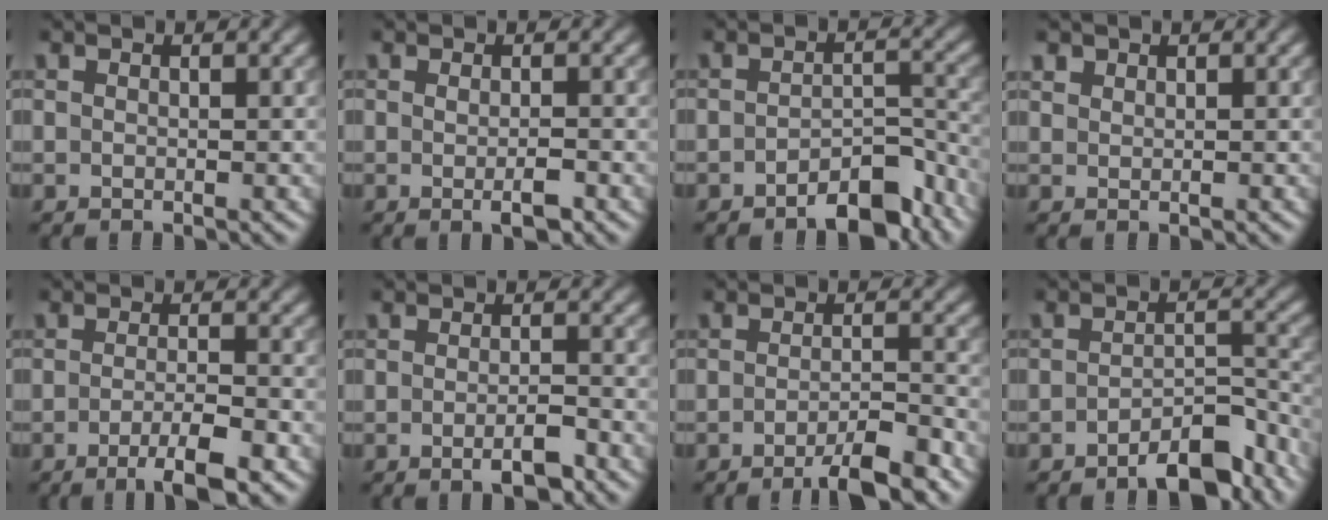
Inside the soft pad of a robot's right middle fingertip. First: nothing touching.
{"total": 1.9, "force": [-0.5, 0.3, 1.8], "torque": [-0.028, -0.006, -0.006]}
{"total": 5.1, "force": [-3.5, 2.0, 3.1], "torque": [-0.038, 0.008, -0.056]}
{"total": 0.8, "force": [0.7, 0.4, 0.0], "torque": [0.000, -0.001, 0.015]}
{"total": 4.1, "force": [-2.0, 0.8, 3.5], "torque": [-0.058, -0.002, -0.036]}
{"total": 2.5, "force": [-1.3, 0.5, 2.1], "torque": [-0.033, -0.004, -0.021]}
{"total": 4.3, "force": [-2.8, 0.8, 3.2], "torque": [-0.047, 0.000, -0.046]}
{"total": 5.6, "force": [-4.0, 2.0, 3.4], "torque": [-0.044, 0.008, -0.064]}